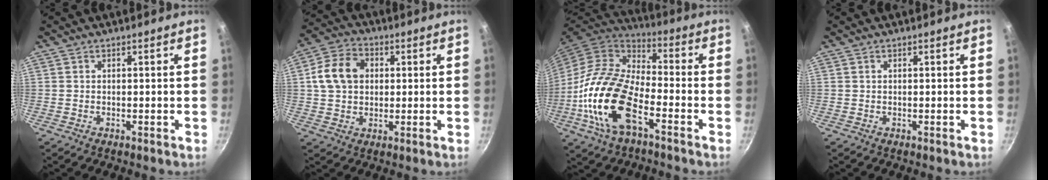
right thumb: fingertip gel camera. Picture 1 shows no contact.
{"total": 10.3, "force": [1.5, 8.0, 6.4], "torque": [-0.106, 0.017, 0.020]}
{"total": 19.4, "force": [-7.2, 9.2, 15.4], "torque": [-0.310, 0.041, -0.140]}
{"total": 0.0}